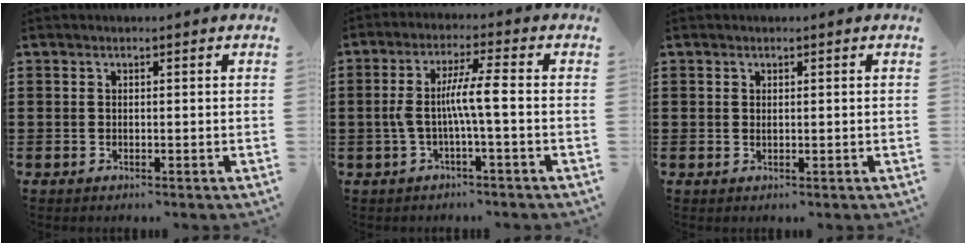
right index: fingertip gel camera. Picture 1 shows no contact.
{"total": 6.3, "force": [-0.8, 0.1, 6.2], "torque": [-0.129, -0.004, -0.026]}
{"total": 0.5, "force": [0.4, 0.3, 0.1], "torque": [-0.004, 0.002, 0.007]}